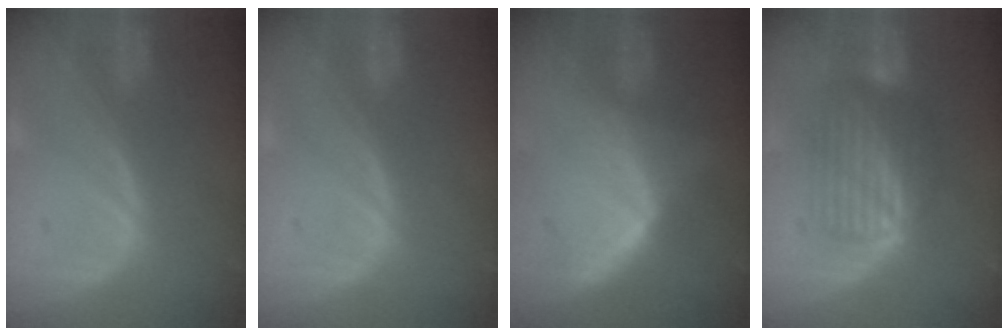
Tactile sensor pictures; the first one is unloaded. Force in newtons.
{"total": 0.0}
{"total": 5.8, "press": 5.6, "slide": 1.8}
{"total": 6.7, "press": 6.4, "slide": 1.8}